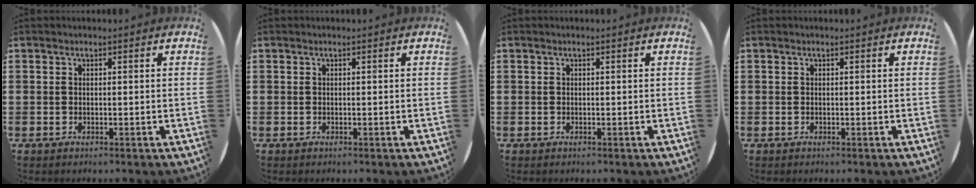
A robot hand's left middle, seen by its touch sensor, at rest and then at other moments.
{"total": 0.0}
{"total": 0.0}
{"total": 0.0}